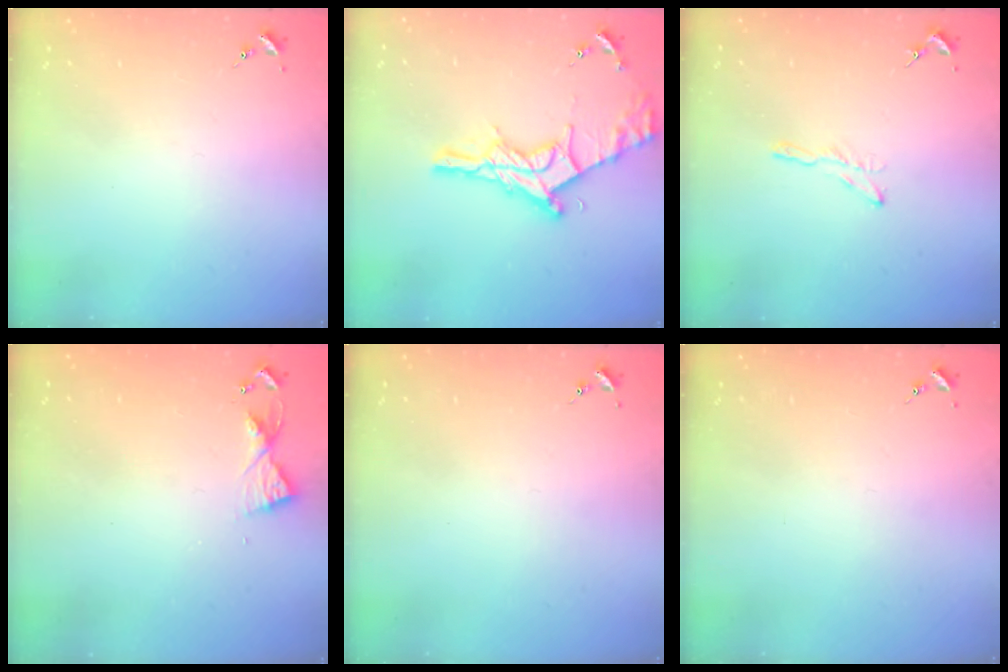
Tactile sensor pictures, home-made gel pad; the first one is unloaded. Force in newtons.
{"total": 19.0, "press": 18.9, "slide": 1.3}
{"total": 4.2, "press": 4.2, "slide": 0.5}
{"total": 5.5, "press": 5.4, "slide": 0.6}
{"total": 0.0}
{"total": 0.0}